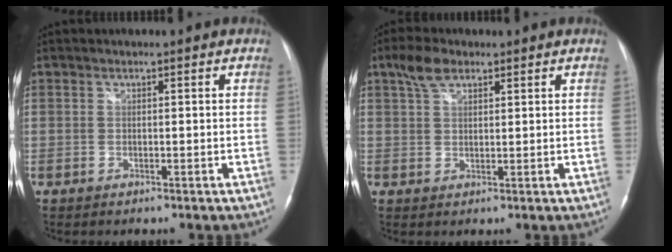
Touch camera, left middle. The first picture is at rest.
{"total": 4.2, "force": [2.7, 2.1, 2.5], "torque": [-0.057, 0.014, 0.056]}